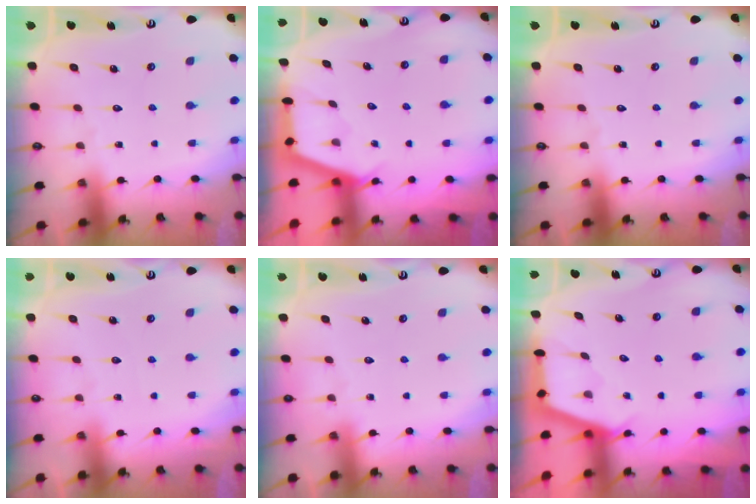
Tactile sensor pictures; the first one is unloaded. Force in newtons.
{"total": 2.9, "press": 2.9, "slide": 0.3}
{"total": 0.0}
{"total": 2.2, "press": 2.2, "slide": 0.2}
{"total": 1.6, "press": 1.6, "slide": 0.3}
{"total": 2.6, "press": 2.6, "slide": 0.3}